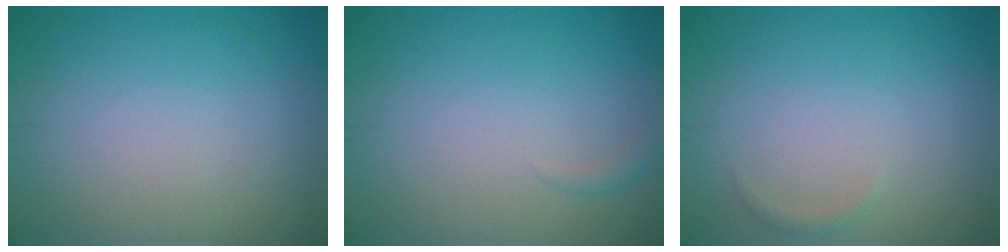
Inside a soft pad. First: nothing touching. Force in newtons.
{"total": 0.9, "press": 0.9, "slide": 0.1}
{"total": 0.6, "press": 0.6, "slide": 0.0}